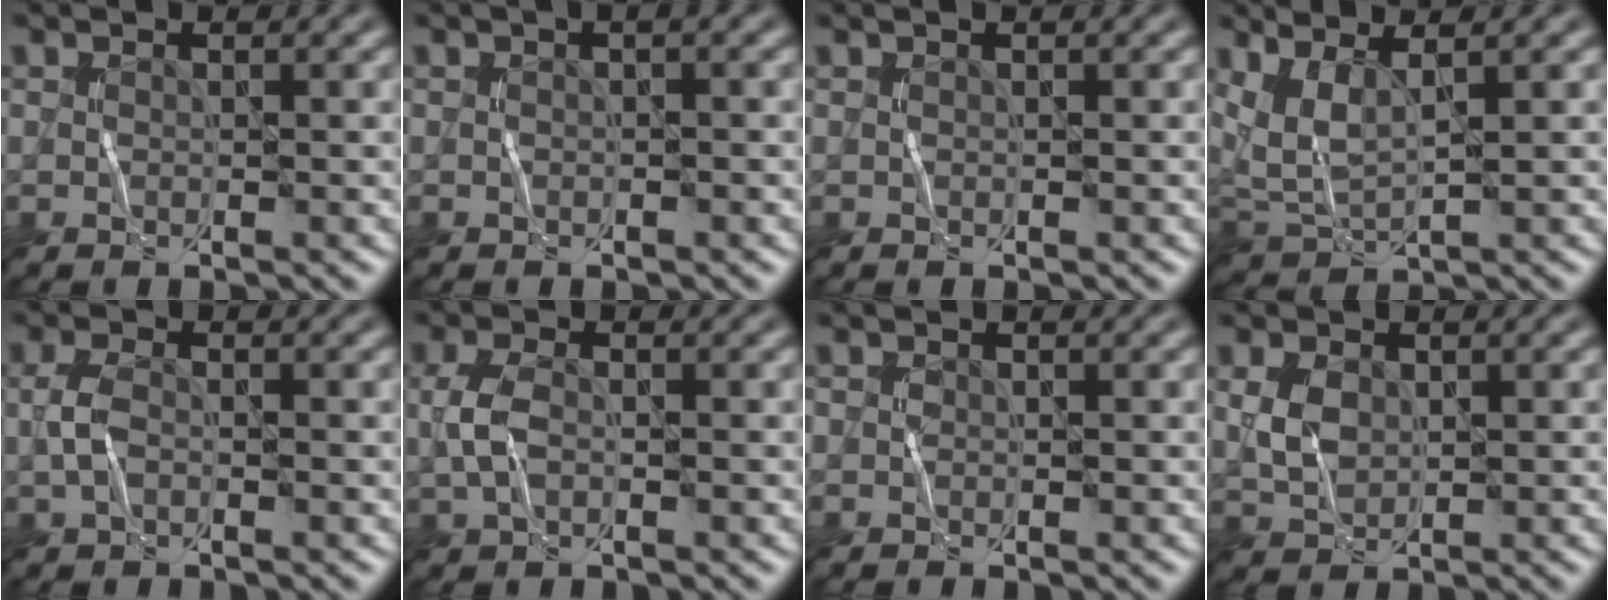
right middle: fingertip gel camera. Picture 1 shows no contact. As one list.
[{"total": 1.1, "force": [0.3, 0.2, 1.0], "torque": [-0.017, -0.002, 0.002]}, {"total": 0.0}, {"total": 4.0, "force": [2.1, 1.1, 3.2], "torque": [-0.079, 0.000, 0.052]}, {"total": 2.2, "force": [-0.3, 1.3, 1.8], "torque": [-0.043, 0.002, -0.008]}, {"total": 2.8, "force": [-0.2, 1.8, 2.2], "torque": [-0.056, 0.001, -0.005]}, {"total": 0.0}, {"total": 2.7, "force": [0.6, 2.0, 1.7], "torque": [-0.040, 0.000, 0.015]}]